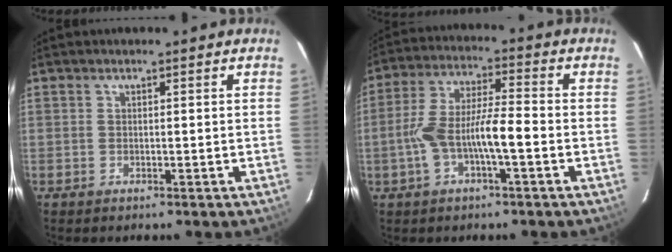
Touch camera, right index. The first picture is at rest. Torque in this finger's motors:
{"motor_torque": [0.42, -0.16, 0.56, 0.16]}